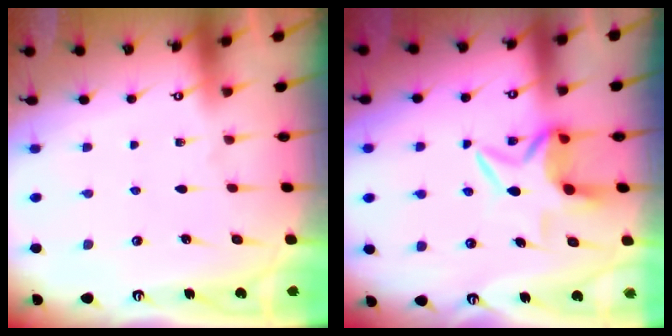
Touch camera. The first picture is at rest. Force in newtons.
{"total": 6.1, "press": 6.0, "slide": 1.3}